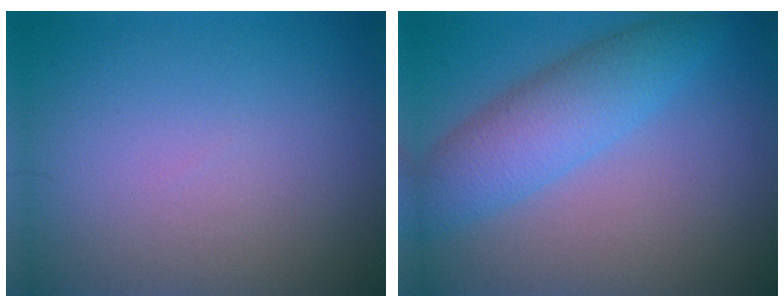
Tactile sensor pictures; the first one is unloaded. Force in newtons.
{"total": 5.3, "press": 5.3, "slide": 0.1}